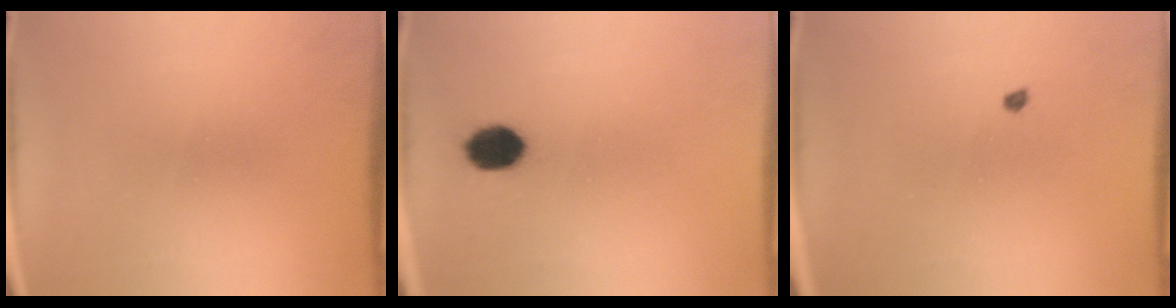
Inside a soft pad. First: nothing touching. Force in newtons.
{"total": 5.7}
{"total": 0.6}